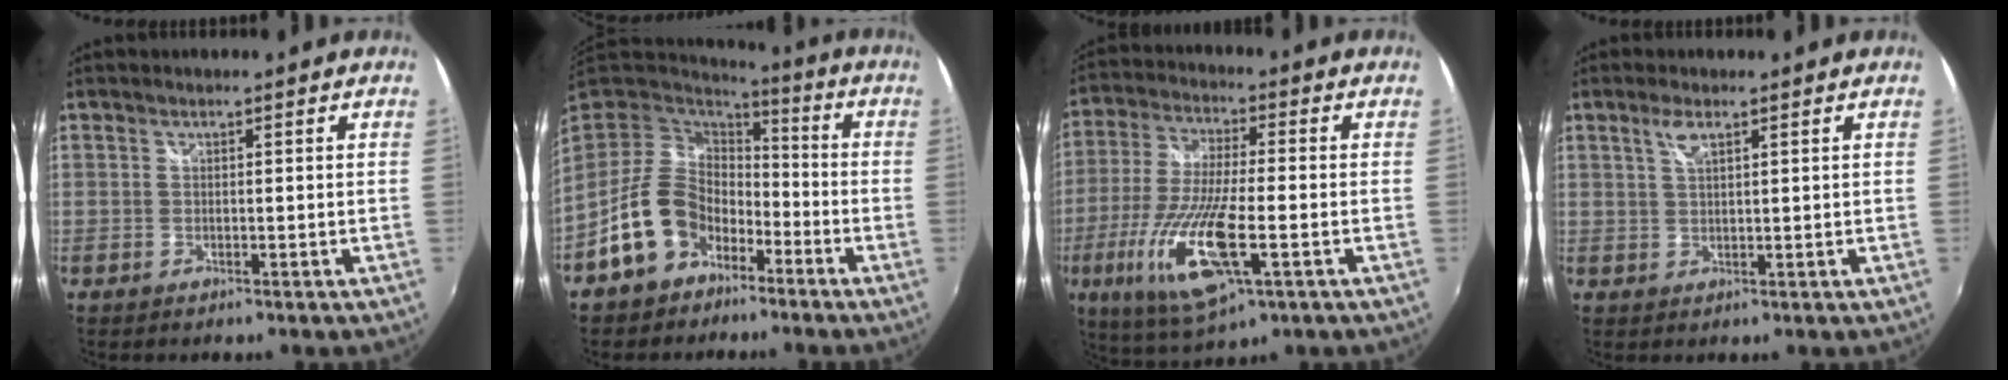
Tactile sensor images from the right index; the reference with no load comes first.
{"total": 13.5, "force": [-7.2, 9.9, 5.8], "torque": [-0.134, 0.017, -0.113]}
{"total": 17.4, "force": [-5.7, 4.6, 15.7], "torque": [-0.329, -0.034, -0.104]}
{"total": 2.7, "force": [1.5, 0.8, 2.1], "torque": [-0.039, 0.003, 0.028]}